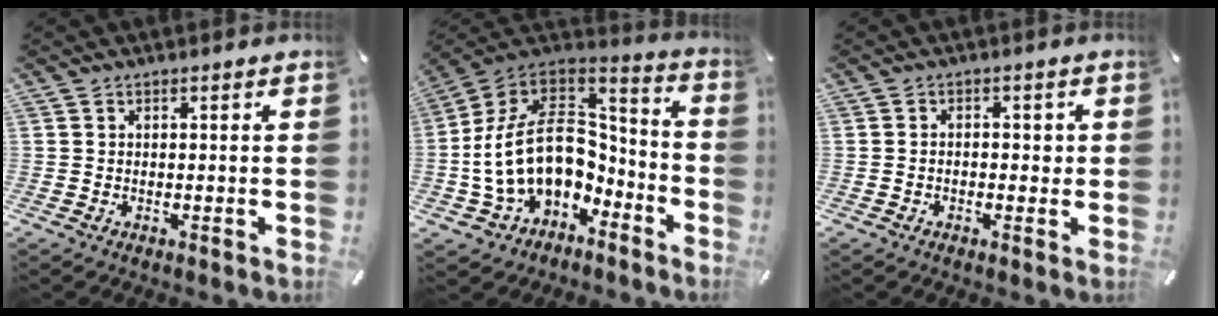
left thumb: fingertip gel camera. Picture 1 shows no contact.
{"total": 19.3, "force": [-2.4, 14.6, 12.4], "torque": [-0.245, -0.001, -0.027]}
{"total": 2.3, "force": [-0.8, 1.7, 1.2], "torque": [-0.024, 0.010, -0.019]}